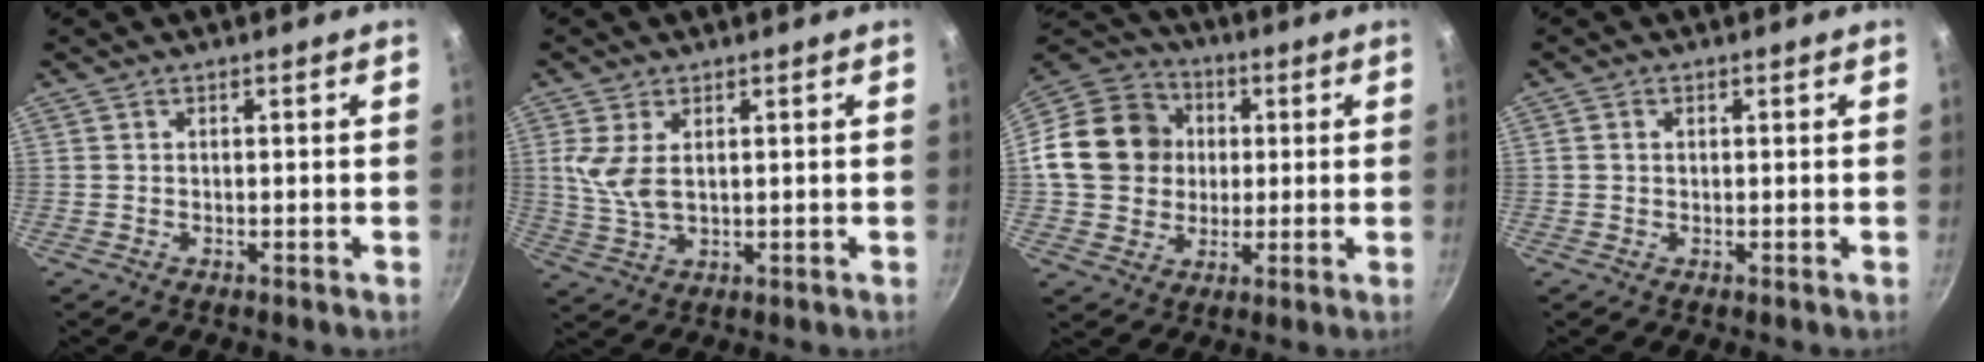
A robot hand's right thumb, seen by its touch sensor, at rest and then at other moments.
{"total": 6.4, "force": [1.5, 3.4, 5.2], "torque": [-0.106, -0.009, 0.035]}
{"total": 17.0, "force": [1.4, 14.8, 8.3], "torque": [-0.127, 0.027, 0.017]}
{"total": 0.9, "force": [0.1, 0.7, 0.4], "torque": [-0.007, 0.005, 0.000]}